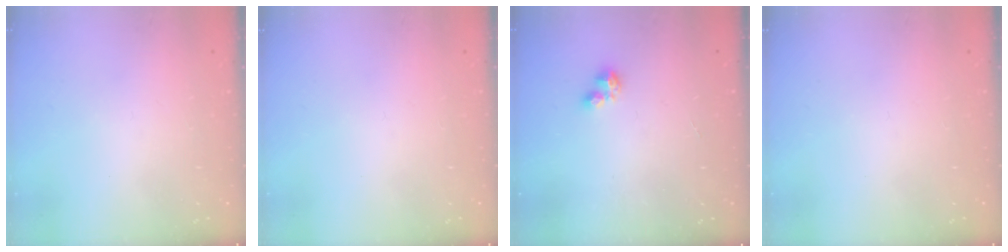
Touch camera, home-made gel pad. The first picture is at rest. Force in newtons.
{"total": 0.0}
{"total": 1.0, "press": 1.0, "slide": 0.1}
{"total": 0.0}